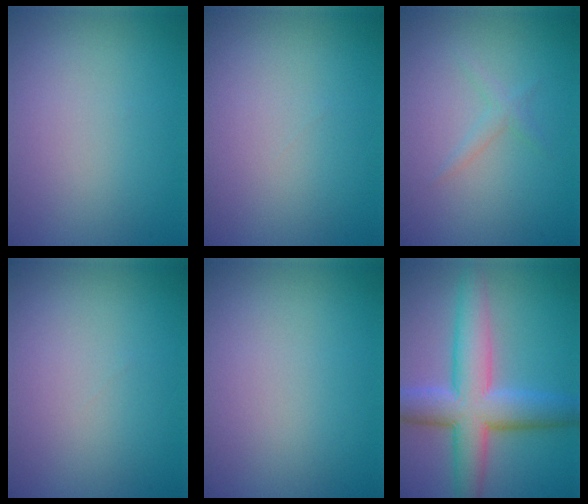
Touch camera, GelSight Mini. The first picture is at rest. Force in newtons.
{"total": 0.0}
{"total": 1.1, "press": 1.1, "slide": 0.0}
{"total": 0.0}
{"total": 0.0}
{"total": 8.6, "press": 8.6, "slide": 0.5}